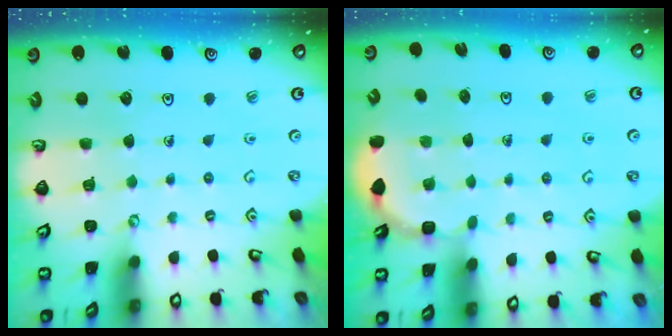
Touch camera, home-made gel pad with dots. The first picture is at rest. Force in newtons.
{"total": 2.8, "press": 1.8, "slide": 2.1}